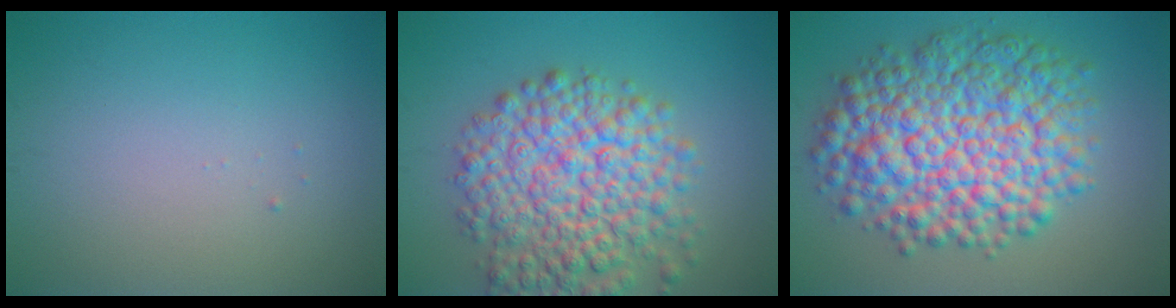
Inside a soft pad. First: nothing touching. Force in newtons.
{"total": 9.2, "press": 9.2, "slide": 0.4}
{"total": 11.4, "press": 11.4, "slide": 0.2}